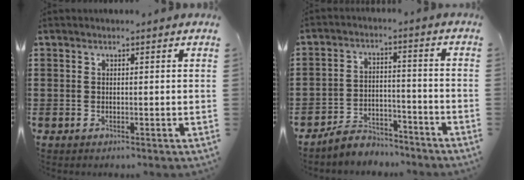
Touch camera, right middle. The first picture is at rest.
{"total": 5.2, "force": [-5.0, 1.1, 0.5], "torque": [-0.010, 0.012, -0.102]}